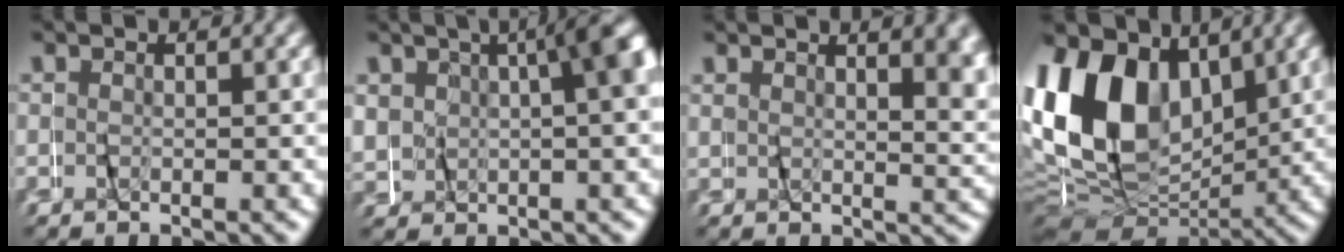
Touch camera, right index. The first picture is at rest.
{"total": 7.1, "force": [1.7, 3.7, 5.9], "torque": [-0.071, 0.019, 0.030]}
{"total": 3.7, "force": [2.2, 0.7, 2.9], "torque": [-0.031, 0.002, 0.039]}
{"total": 14.6, "force": [3.2, 10.5, 9.7], "torque": [-0.181, 0.007, 0.052]}